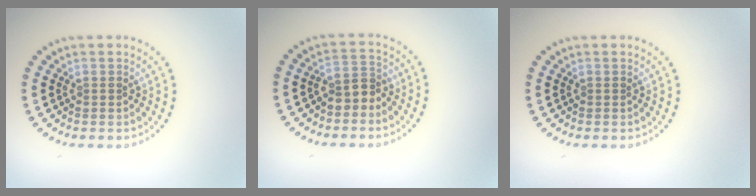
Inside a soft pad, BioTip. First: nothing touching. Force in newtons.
{"total": 2.1, "press": 1.8, "slide": 1.0}
{"total": 0.0}